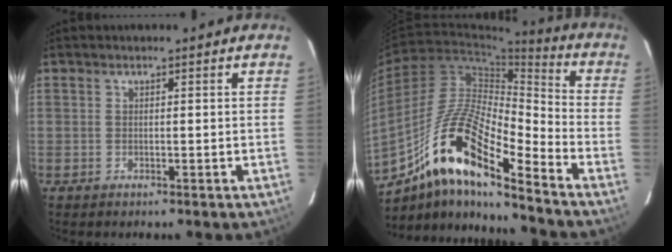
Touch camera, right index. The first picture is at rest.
{"total": 16.8, "force": [-10.4, 3.3, 12.8], "torque": [-0.241, 0.018, -0.177]}